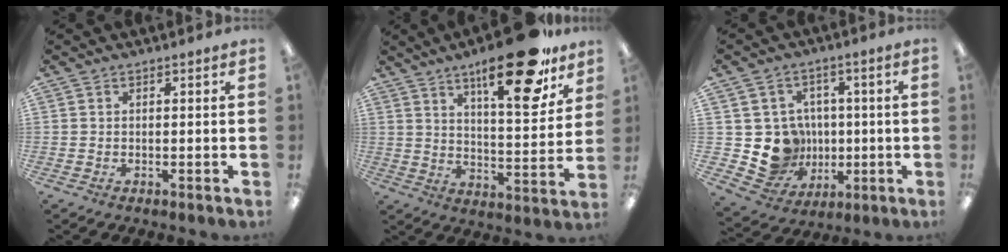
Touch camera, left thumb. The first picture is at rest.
{"total": 21.4, "force": [14.3, 6.3, 14.7], "torque": [-0.206, -0.086, 0.223]}
{"total": 12.5, "force": [-0.9, 11.9, 3.9], "torque": [-0.093, 0.001, 0.002]}